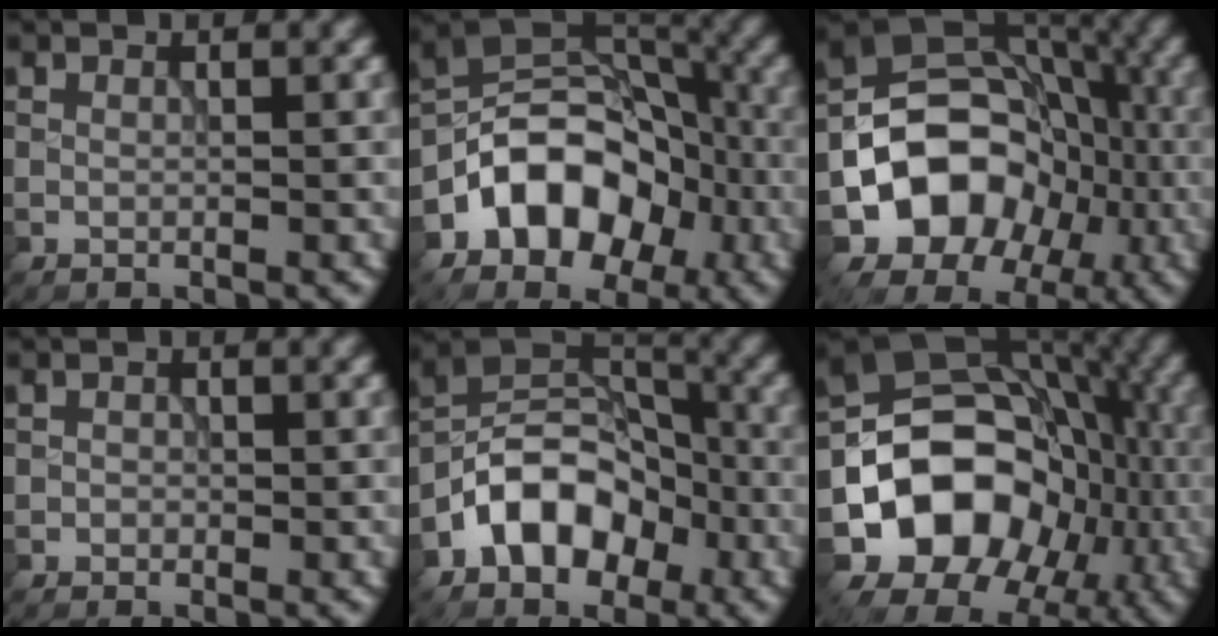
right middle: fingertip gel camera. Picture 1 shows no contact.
{"total": 9.1, "force": [-4.0, 6.4, 5.1], "torque": [-0.056, 0.011, -0.082]}
{"total": 9.9, "force": [-3.1, 7.9, 5.1], "torque": [-0.052, 0.006, -0.055]}
{"total": 0.7, "force": [-0.3, 0.6, 0.1], "torque": [0.004, -0.002, -0.005]}
{"total": 8.3, "force": [-3.9, 5.5, 4.7], "torque": [-0.070, 0.010, -0.087]}
{"total": 12.2, "force": [-3.5, 9.7, 6.5], "torque": [-0.084, 0.005, -0.059]}